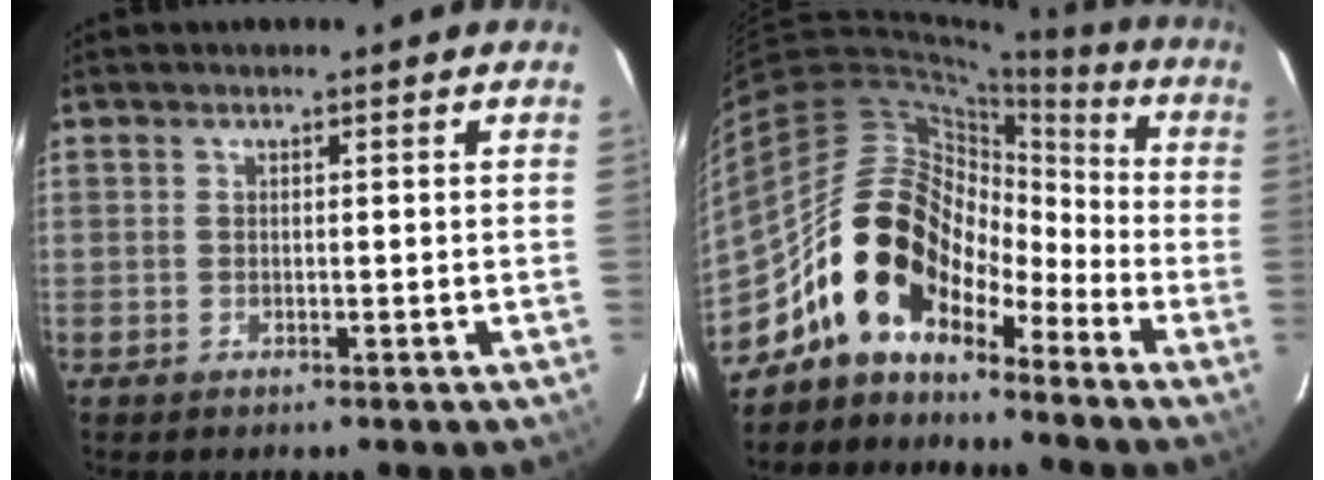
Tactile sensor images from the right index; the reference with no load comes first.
{"total": 13.8, "force": [-9.3, 8.5, 5.8], "torque": [-0.103, 0.034, -0.173]}